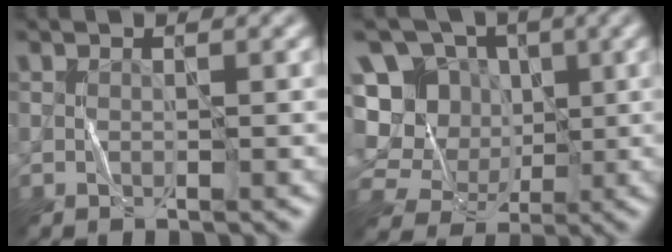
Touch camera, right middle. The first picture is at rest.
{"total": 12.8, "force": [-0.2, 11.8, 5.1], "torque": [-0.138, 0.021, -0.020]}